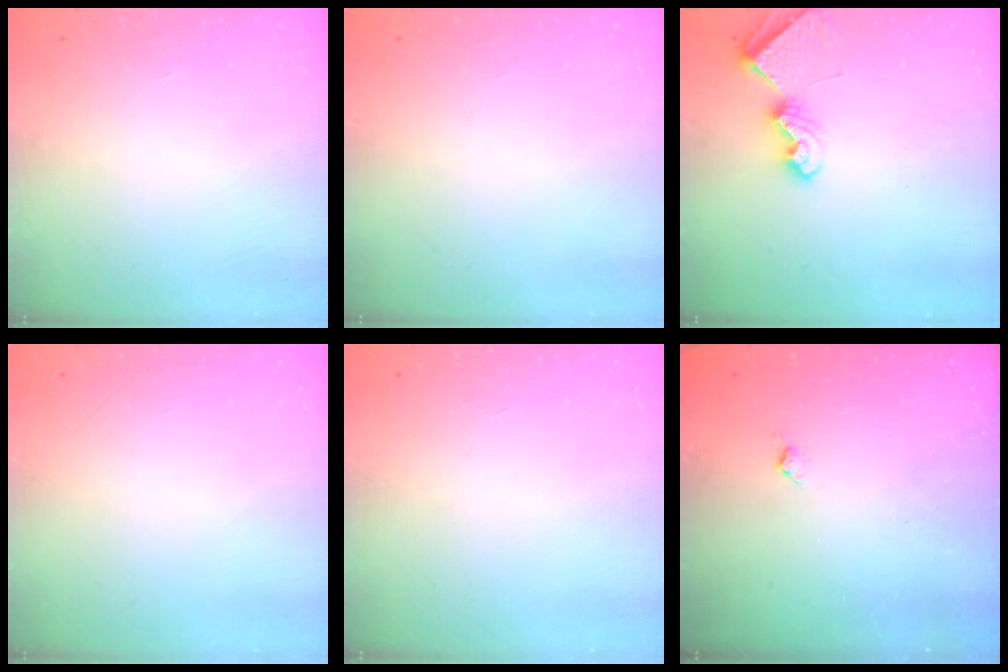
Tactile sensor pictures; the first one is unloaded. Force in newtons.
{"total": 0.0}
{"total": 7.3, "press": 7.3, "slide": 0.4}
{"total": 0.0}
{"total": 0.0}
{"total": 3.8, "press": 3.8, "slide": 0.6}